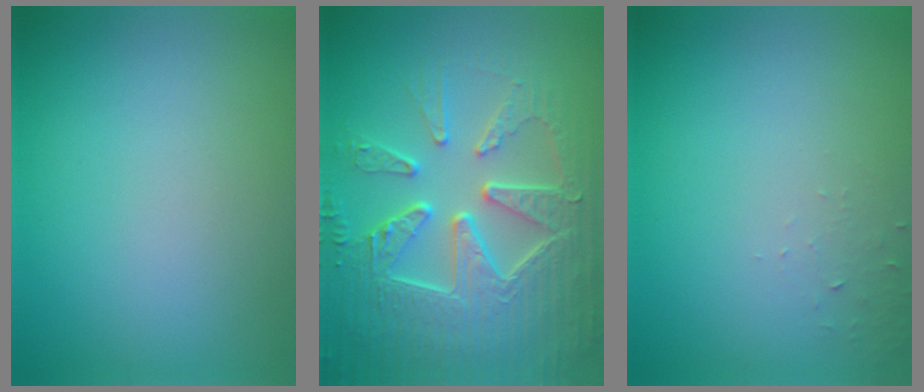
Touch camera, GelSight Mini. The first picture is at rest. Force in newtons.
{"total": 9.0, "press": 6.6, "slide": 6.1}
{"total": 1.0, "press": 0.9, "slide": 0.1}